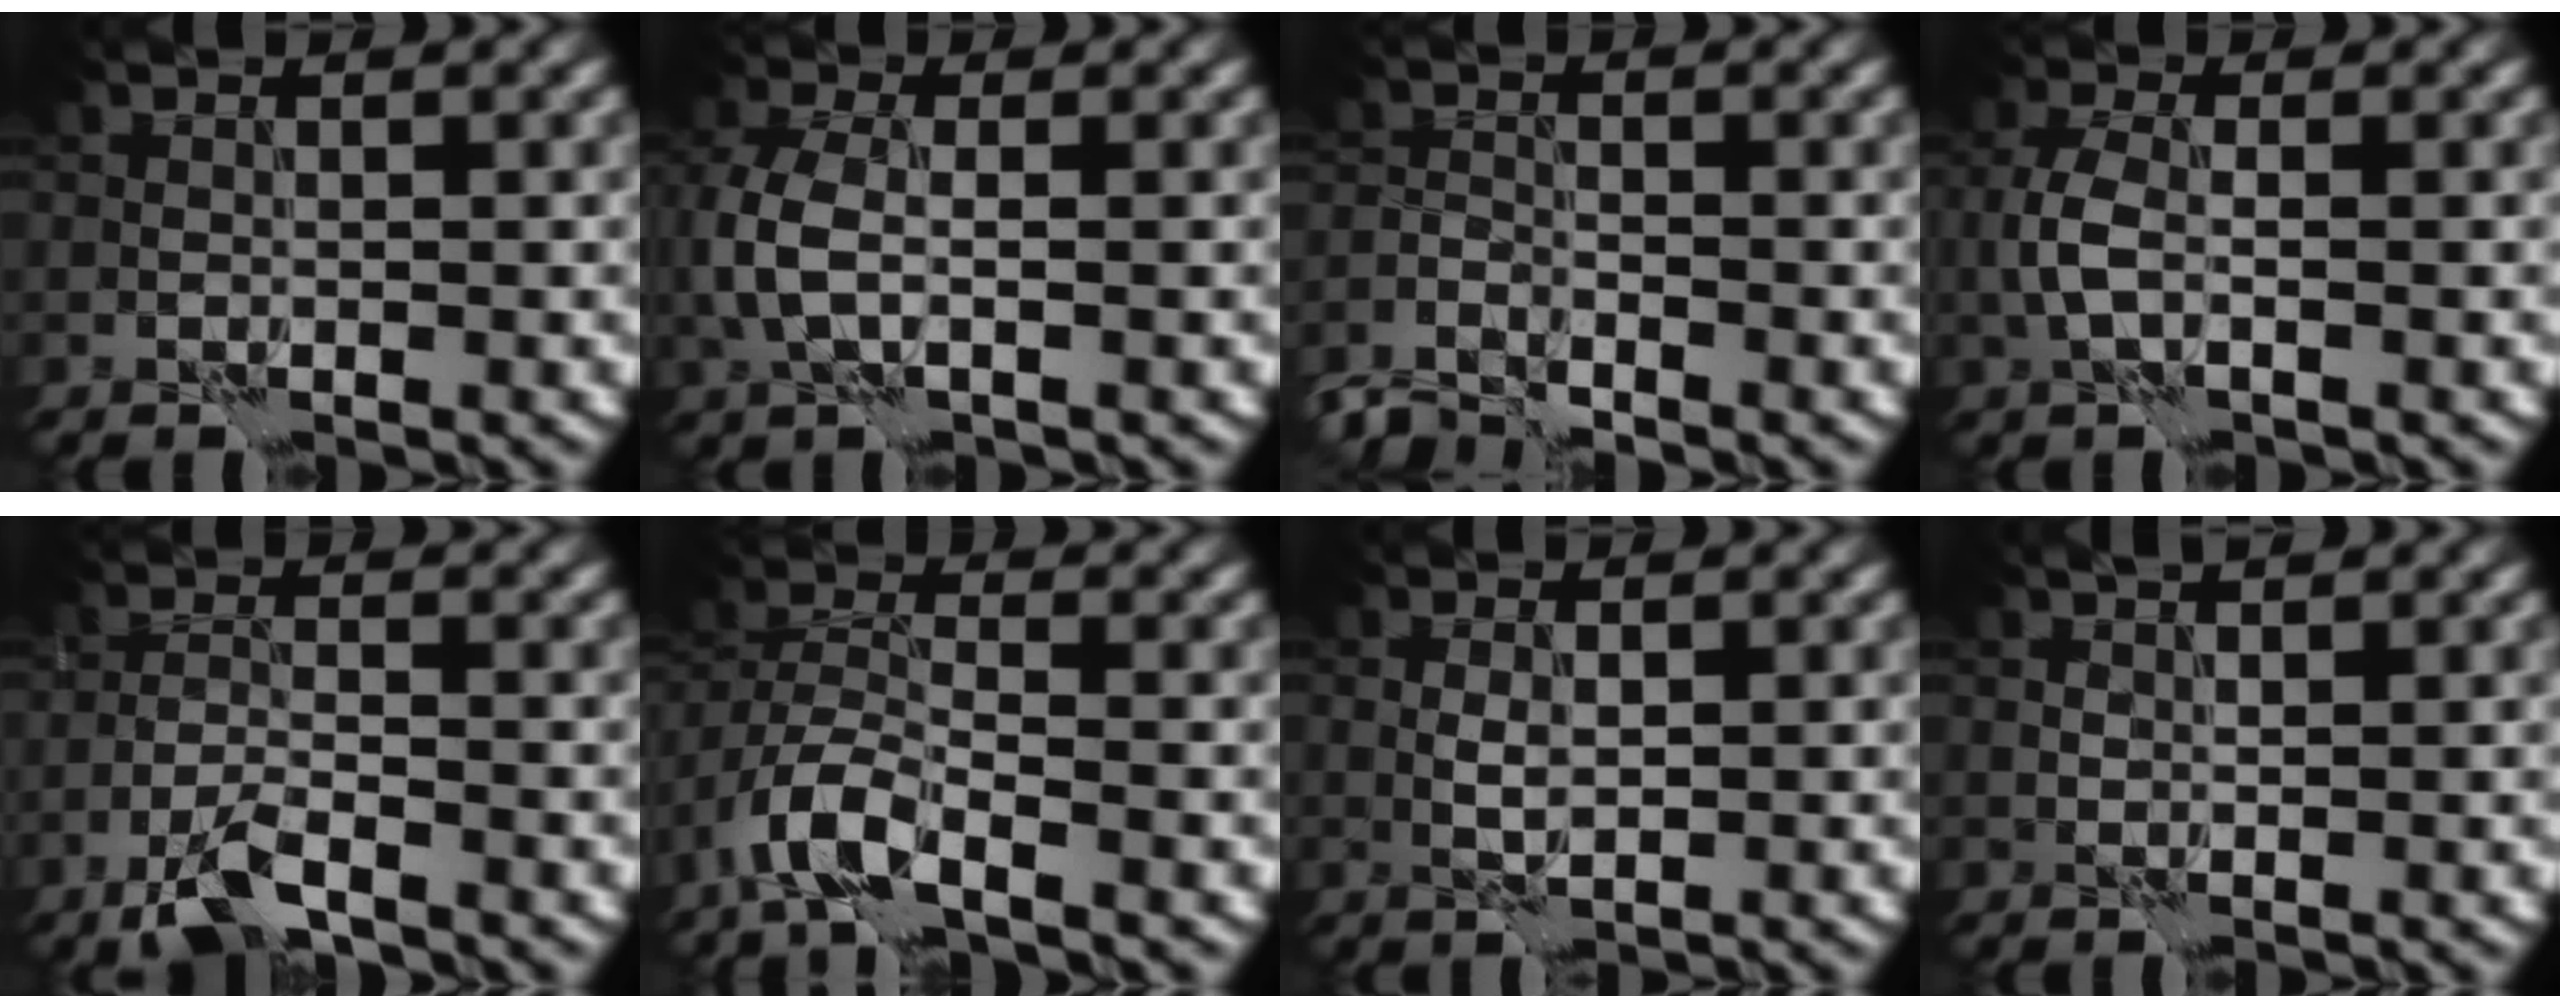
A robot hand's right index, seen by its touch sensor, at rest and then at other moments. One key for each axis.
{"total": 4.1, "fx": -0.2, "fy": 2.3, "fz": 3.4, "tx": -0.091, "ty": 0.002, "tz": -0.009}
{"total": 3.1, "fx": -2.9, "fy": 0.7, "fz": 0.7, "tx": -0.016, "ty": -0.006, "tz": -0.068}
{"total": 2.5, "fx": -0.5, "fy": 1.1, "fz": 2.3, "tx": -0.055, "ty": 0.004, "tz": -0.013}
{"total": 3.6, "fx": -2.6, "fy": 0.8, "fz": 2.4, "tx": -0.056, "ty": 0.001, "tz": -0.059}
{"total": 5.1, "fx": -3.2, "fy": 1.8, "fz": 3.6, "tx": -0.073, "ty": 0.001, "tz": -0.071}
{"total": 0.9, "fx": 0.2, "fy": 0.3, "fz": 0.8, "tx": -0.021, "ty": 0.001, "tz": 0.006}
{"total": 0.9, "fx": 0.8, "fy": 0.1, "fz": 0.4, "tx": -0.008, "ty": 0.004, "tz": 0.017}